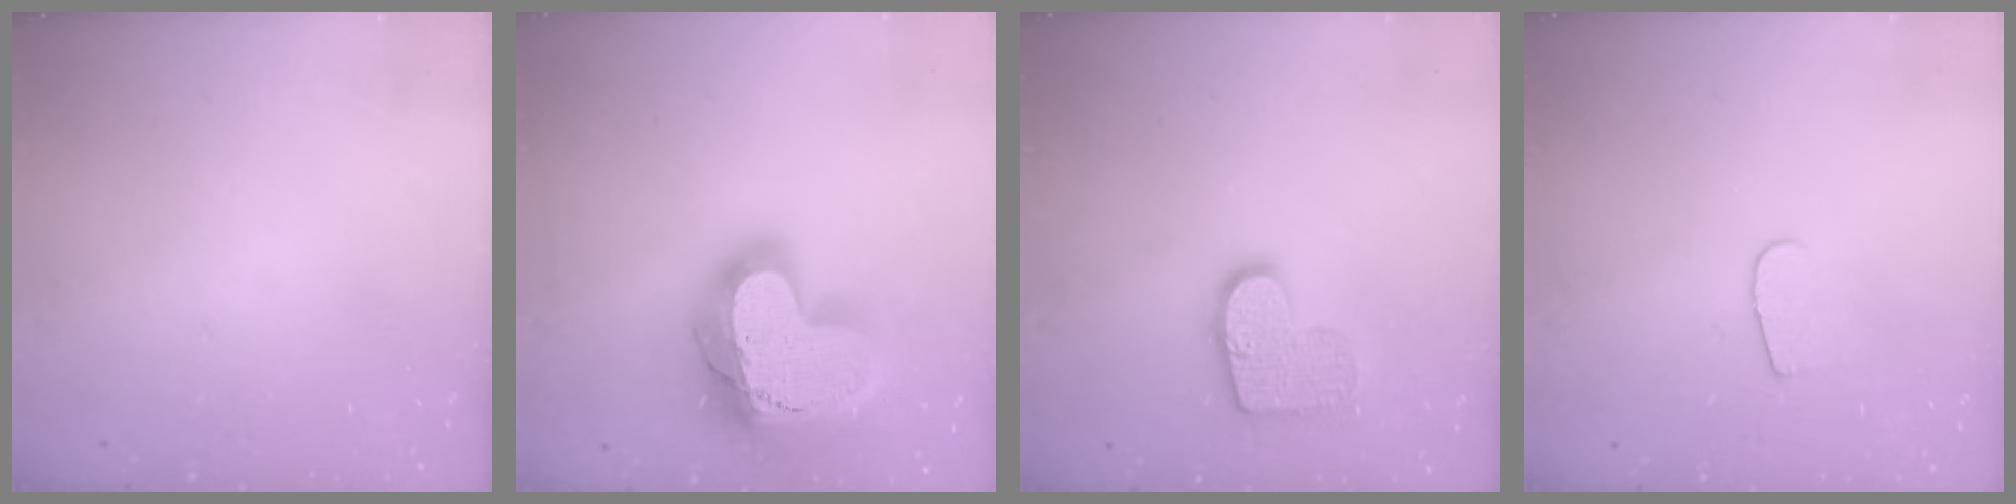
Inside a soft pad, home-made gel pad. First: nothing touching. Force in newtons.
{"total": 25.8, "press": 25.7, "slide": 1.9}
{"total": 12.5, "press": 12.5, "slide": 0.7}
{"total": 5.2, "press": 5.1, "slide": 0.6}